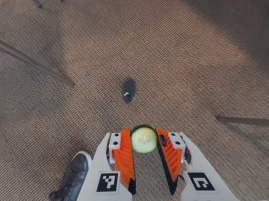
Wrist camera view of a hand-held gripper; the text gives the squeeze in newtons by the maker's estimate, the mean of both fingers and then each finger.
{"total": 7.7, "left": 7.5, "right": 7.9}